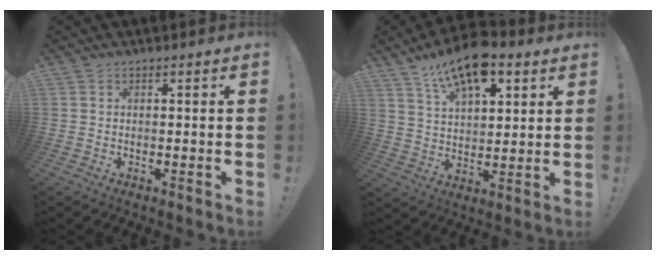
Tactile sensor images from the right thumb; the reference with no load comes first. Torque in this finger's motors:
{"motor_torque": [1.64, 1.86, 0.17, 0.24, 0.14]}